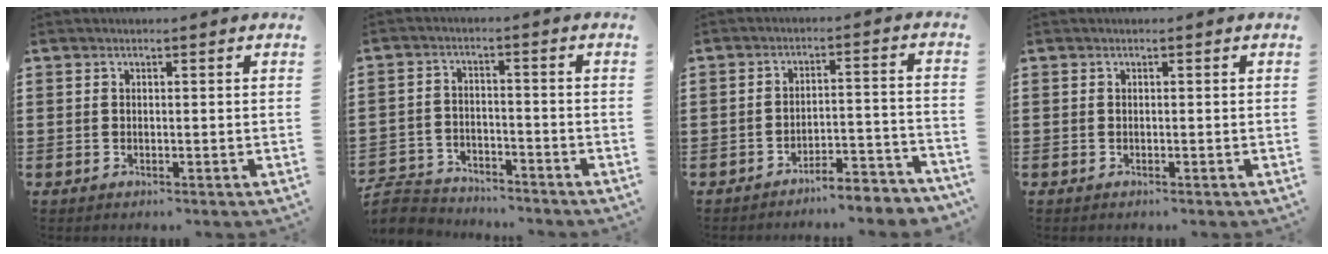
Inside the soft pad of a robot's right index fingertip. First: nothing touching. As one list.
[{"total": 5.1, "force": [-5.0, 1.0, 0.4], "torque": [-0.029, 0.003, -0.107]}, {"total": 4.4, "force": [-4.3, 0.0, 1.0], "torque": [-0.021, 0.001, -0.090]}, {"total": 0.0}]